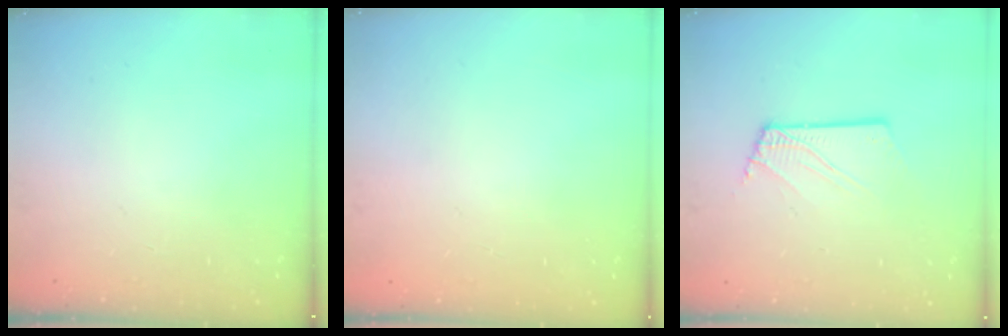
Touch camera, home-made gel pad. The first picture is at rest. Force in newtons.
{"total": 0.0}
{"total": 3.2, "press": 3.2, "slide": 0.4}